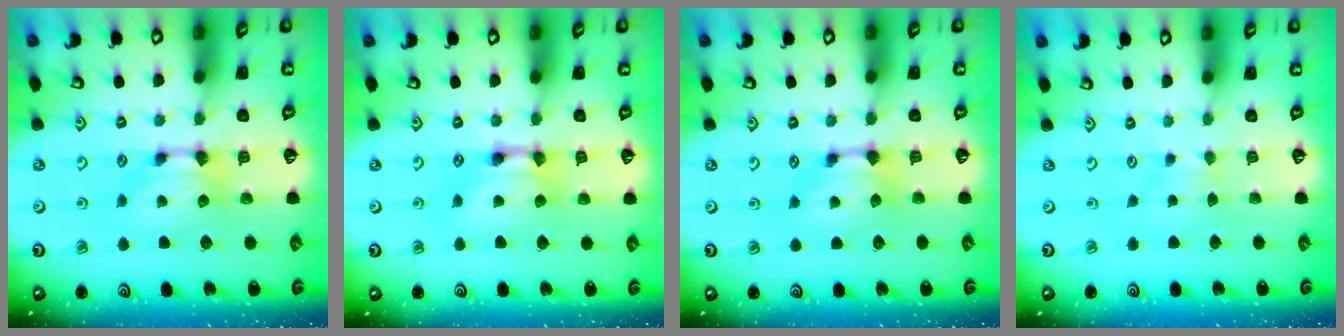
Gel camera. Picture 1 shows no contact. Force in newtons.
{"total": 2.2, "press": 2.2, "slide": 0.1}
{"total": 1.1, "press": 0.4, "slide": 1.1}
{"total": 1.6, "press": 1.6, "slide": 0.3}